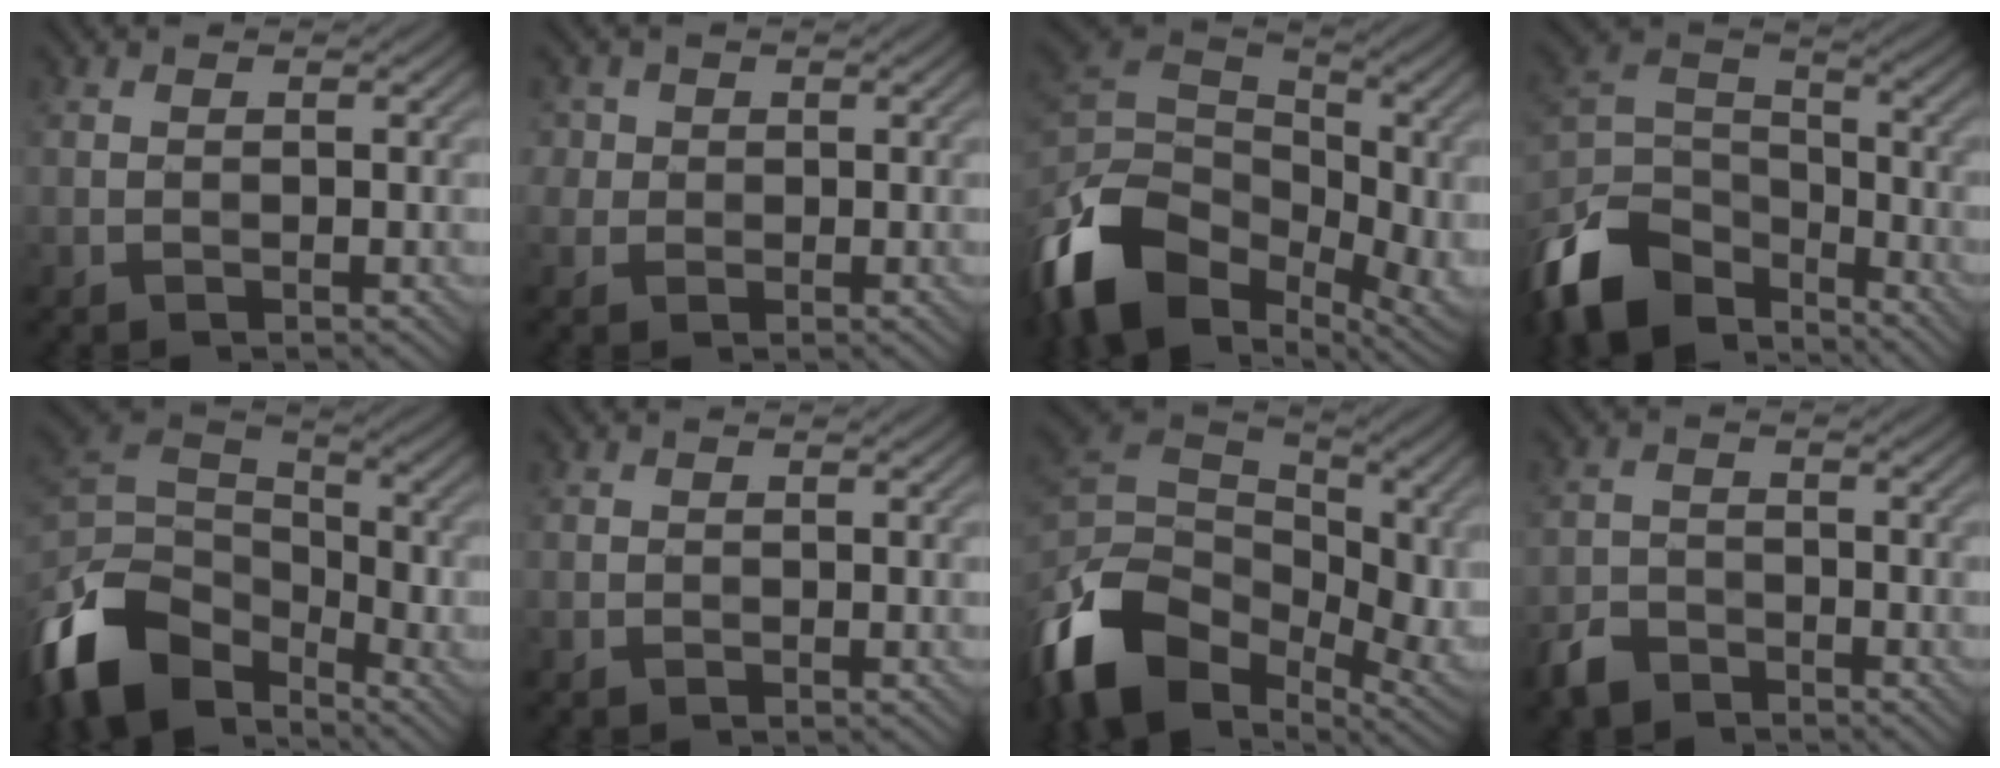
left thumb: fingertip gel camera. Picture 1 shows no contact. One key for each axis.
{"total": 2.9, "fx": 0.9, "fy": 2.7, "fz": 0.7, "tx": -0.029, "ty": 0.005, "tz": 0.016}
{"total": 16.3, "fx": -7.1, "fy": 10.8, "fz": 10.0, "tx": -0.256, "ty": -0.010, "tz": -0.133}
{"total": 13.4, "fx": -9.4, "fy": 7.2, "fz": 6.2, "tx": -0.167, "ty": -0.003, "tz": -0.189}
{"total": 13.6, "fx": -7.3, "fy": 8.7, "fz": 7.6, "tx": -0.199, "ty": -0.001, "tz": -0.149}
{"total": 0.5, "fx": -0.1, "fy": 0.5, "fz": 0.1, "tx": 0.001, "ty": -0.002, "tz": -0.004}
{"total": 15.9, "fx": -5.4, "fy": 11.0, "fz": 10.1, "tx": -0.255, "ty": -0.013, "tz": -0.104}
{"total": 3.5, "fx": -2.9, "fy": 1.7, "fz": 1.0, "tx": -0.024, "ty": 0.000, "tz": -0.067}